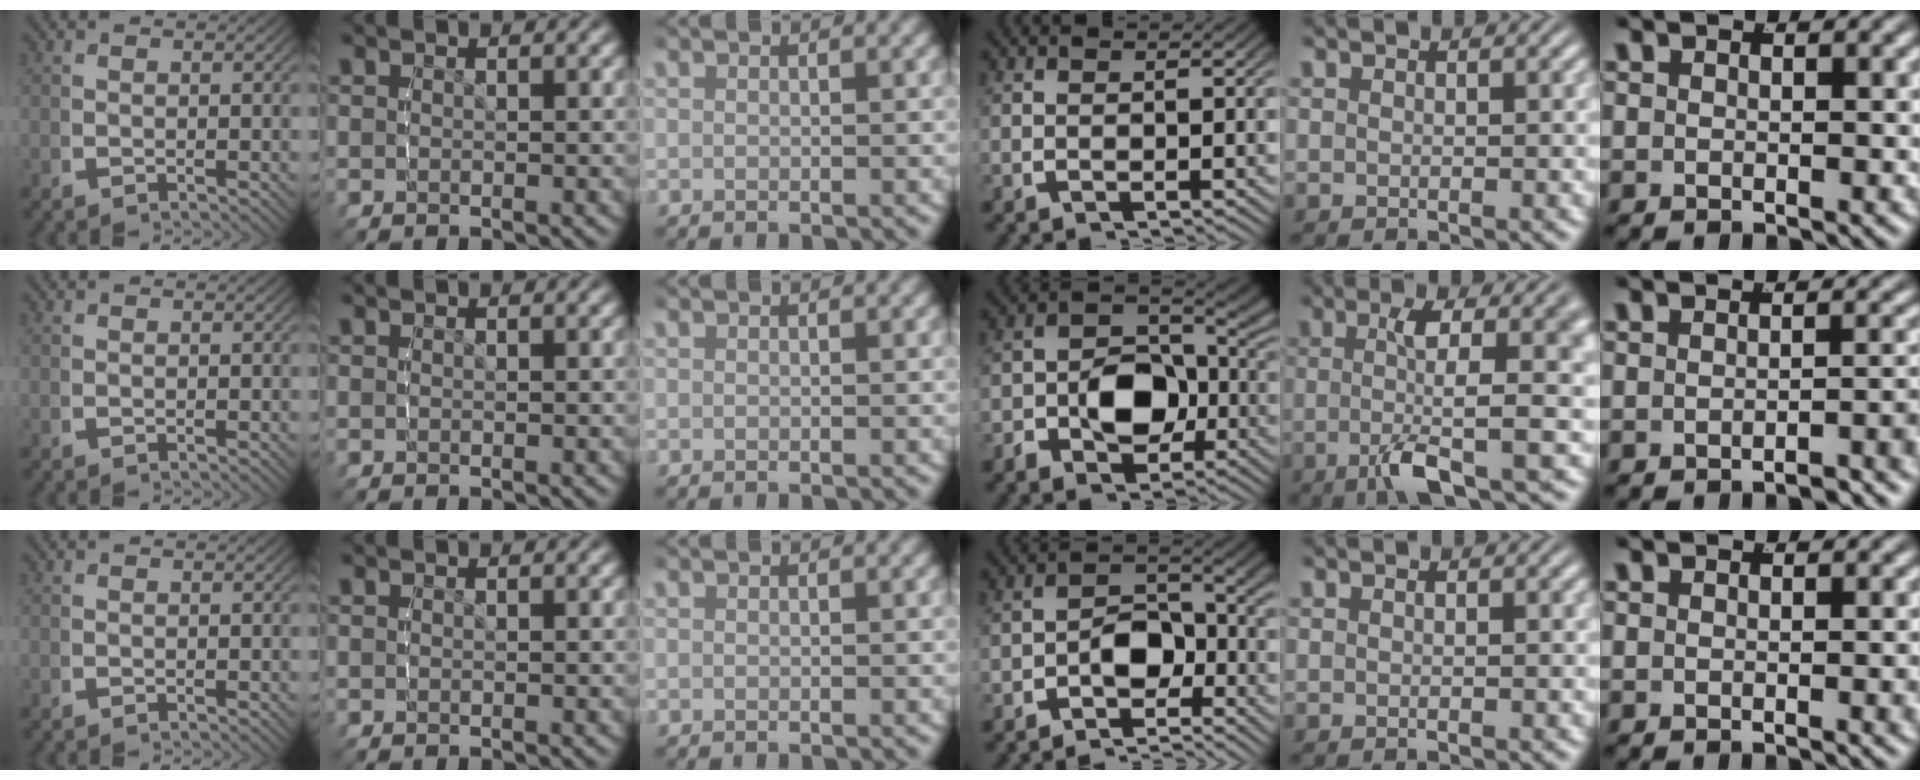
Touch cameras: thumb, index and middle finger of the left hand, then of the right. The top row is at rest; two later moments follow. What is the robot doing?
{"motion": "lift_and_place", "object": "stress ball aka squeeze ball"}